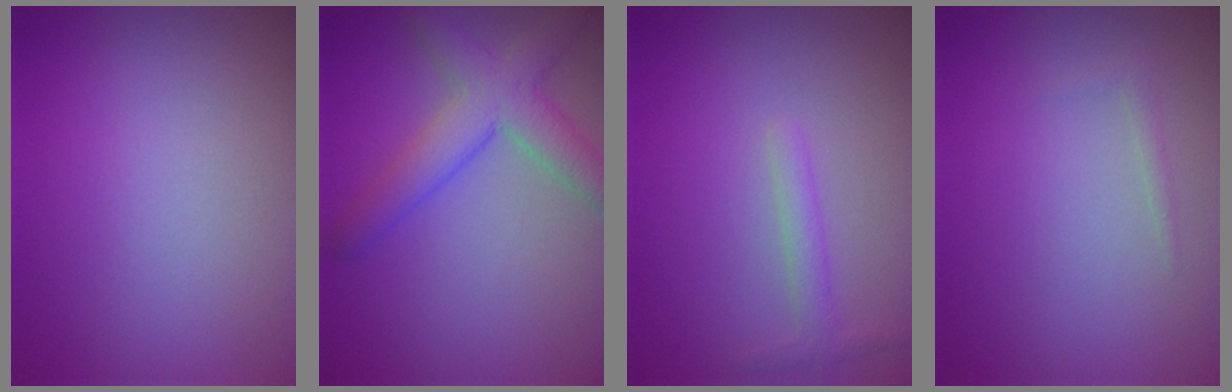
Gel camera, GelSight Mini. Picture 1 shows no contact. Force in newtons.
{"total": 4.8, "press": 4.8, "slide": 0.2}
{"total": 1.5, "press": 1.5, "slide": 0.0}
{"total": 0.6, "press": 0.6, "slide": 0.0}